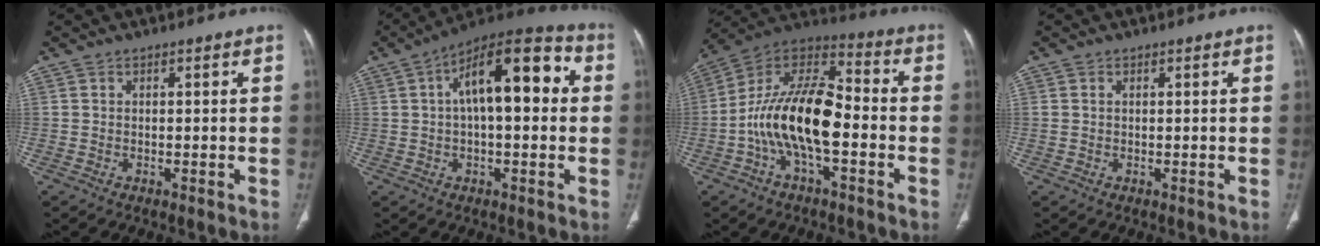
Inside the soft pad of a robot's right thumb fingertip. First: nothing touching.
{"total": 16.8, "force": [2.9, 7.2, 14.9], "torque": [-0.211, 0.040, 0.035]}
{"total": 17.6, "force": [-3.9, 8.2, 15.1], "torque": [-0.271, 0.053, -0.075]}
{"total": 0.6, "force": [0.1, 0.4, 0.5], "torque": [-0.016, 0.008, 0.007]}